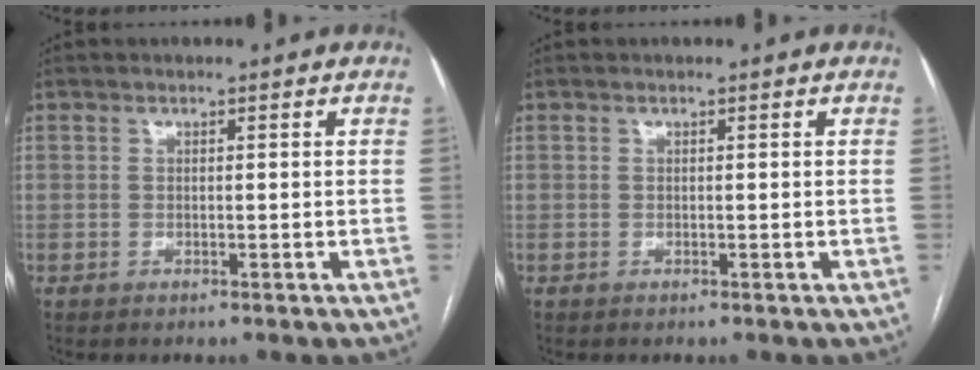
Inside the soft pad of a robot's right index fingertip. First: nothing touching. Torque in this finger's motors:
{"motor_torque": [-0.01, 0.00, 0.00, 0.00]}